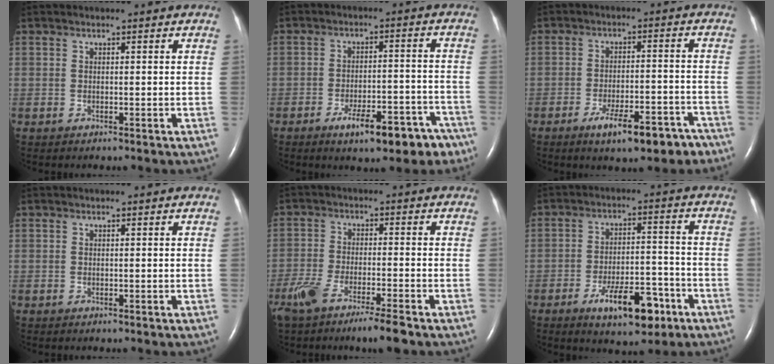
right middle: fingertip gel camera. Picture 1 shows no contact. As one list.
[{"total": 10.0, "force": [-6.7, 3.2, 6.7], "torque": [-0.086, 0.011, -0.095]}, {"total": 9.0, "force": [-6.2, 2.4, 6.1], "torque": [-0.089, 0.001, -0.090]}, {"total": 0.0}, {"total": 9.1, "force": [-6.4, 0.8, 6.4], "torque": [-0.120, -0.017, -0.110]}, {"total": 10.0, "force": [-5.6, 3.5, 7.5], "torque": [-0.125, 0.002, -0.084]}]